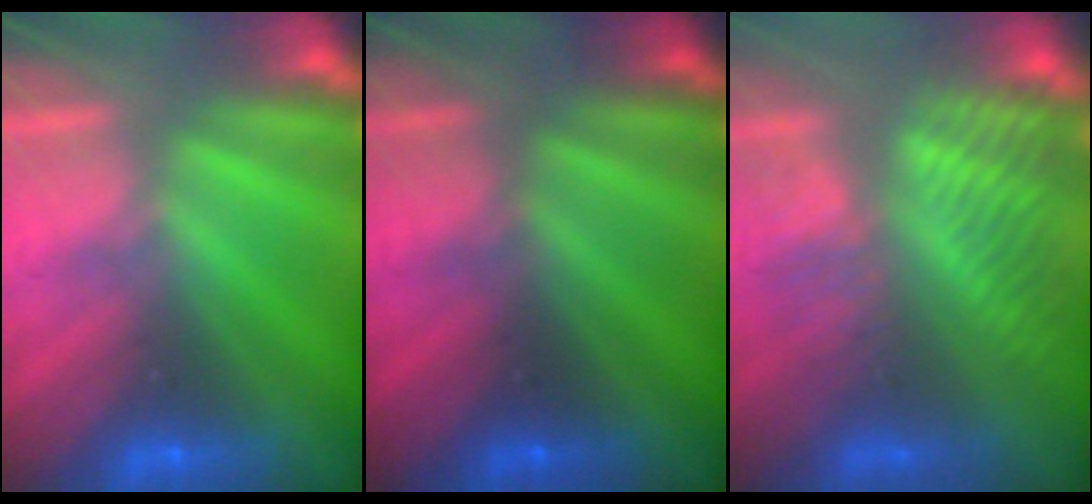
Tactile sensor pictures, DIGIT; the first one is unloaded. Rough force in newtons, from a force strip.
{"total": 2.8}
{"total": 5.0}